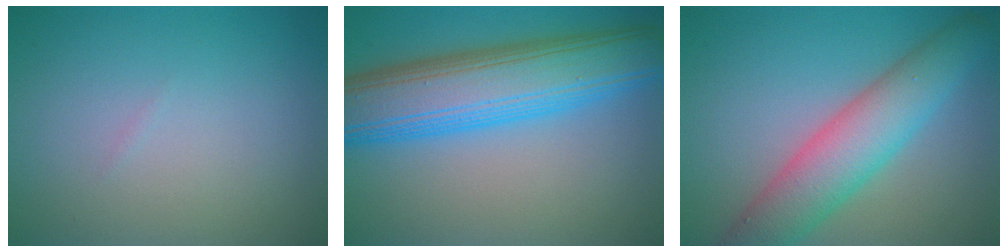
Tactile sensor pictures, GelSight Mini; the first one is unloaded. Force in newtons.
{"total": 10.5, "press": 10.5, "slide": 0.3}
{"total": 6.8, "press": 6.8, "slide": 0.3}